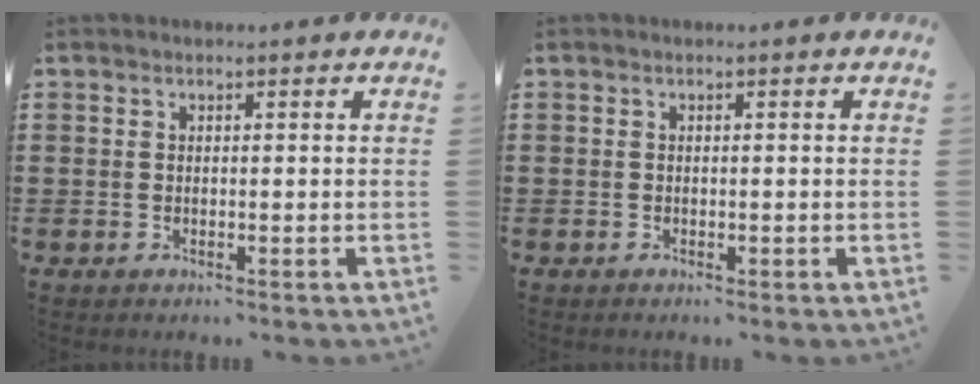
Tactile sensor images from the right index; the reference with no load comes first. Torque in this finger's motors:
{"motor_torque": [0.14, 0.01, -0.14, -0.04]}